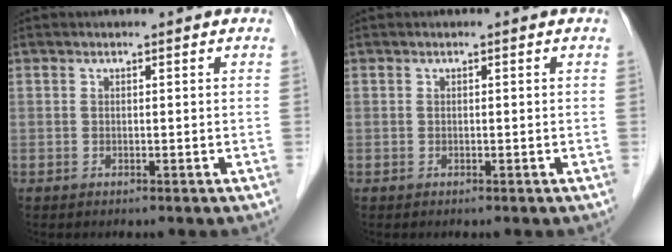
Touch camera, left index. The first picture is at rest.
{"total": 0.0}